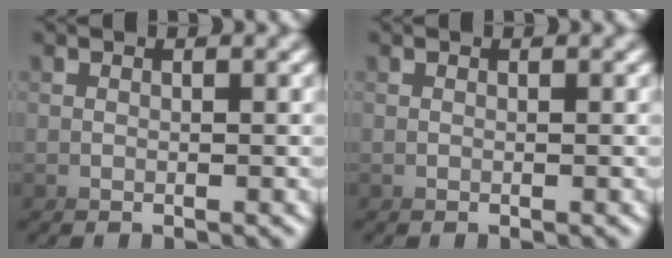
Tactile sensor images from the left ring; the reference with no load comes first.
{"total": 0.0}